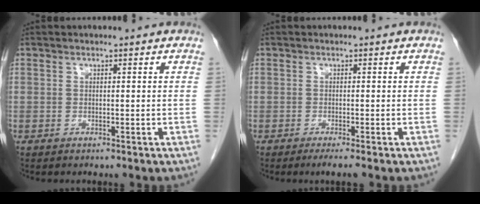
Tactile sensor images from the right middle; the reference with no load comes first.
{"total": 1.6, "force": [-1.2, -0.4, 1.1], "torque": [-0.020, -0.005, -0.022]}